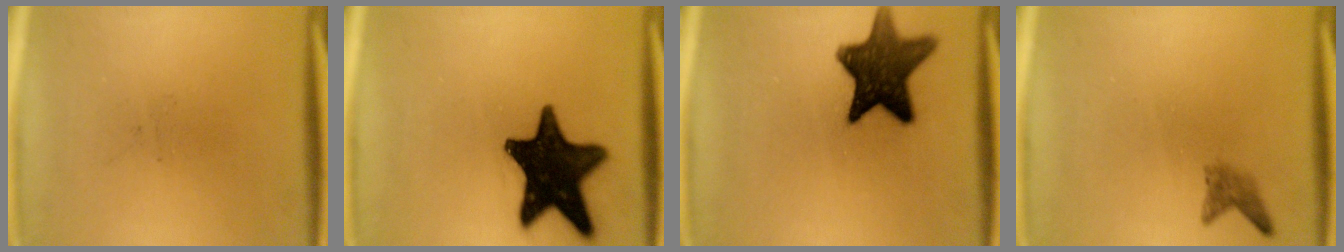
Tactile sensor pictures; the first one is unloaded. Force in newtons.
{"total": 17.8}
{"total": 13.1}
{"total": 1.6}